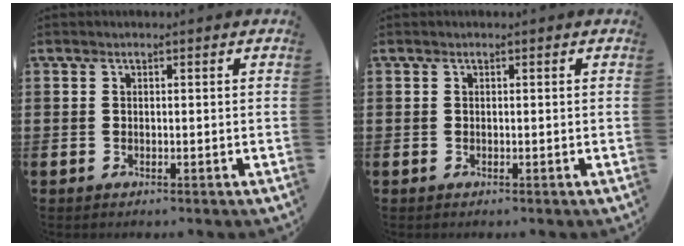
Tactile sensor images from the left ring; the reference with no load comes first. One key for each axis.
{"total": 0.0}